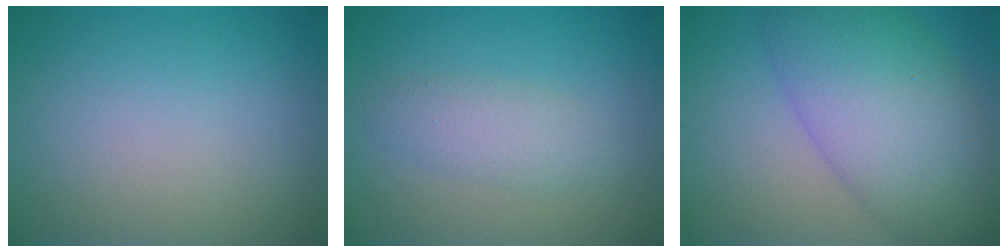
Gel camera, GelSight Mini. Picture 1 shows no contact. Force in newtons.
{"total": 2.4, "press": 2.4, "slide": 0.1}
{"total": 9.7, "press": 9.7, "slide": 0.3}